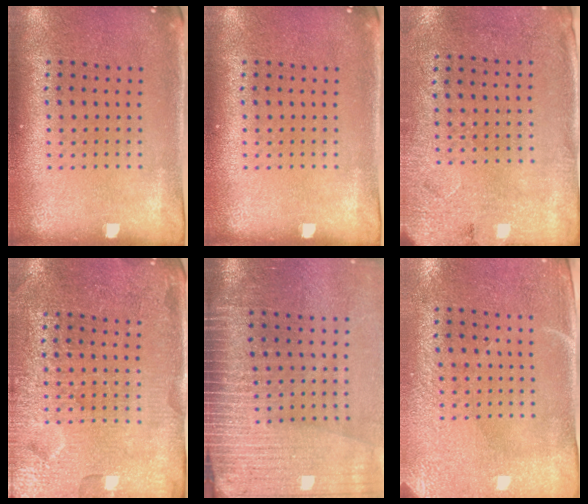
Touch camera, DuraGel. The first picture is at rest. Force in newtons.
{"total": 0.0}
{"total": 2.6, "press": 2.1, "slide": 1.5}
{"total": 4.0, "press": 3.9, "slide": 1.0}
{"total": 4.0, "press": 3.4, "slide": 2.0}
{"total": 2.9, "press": 2.5, "slide": 1.5}